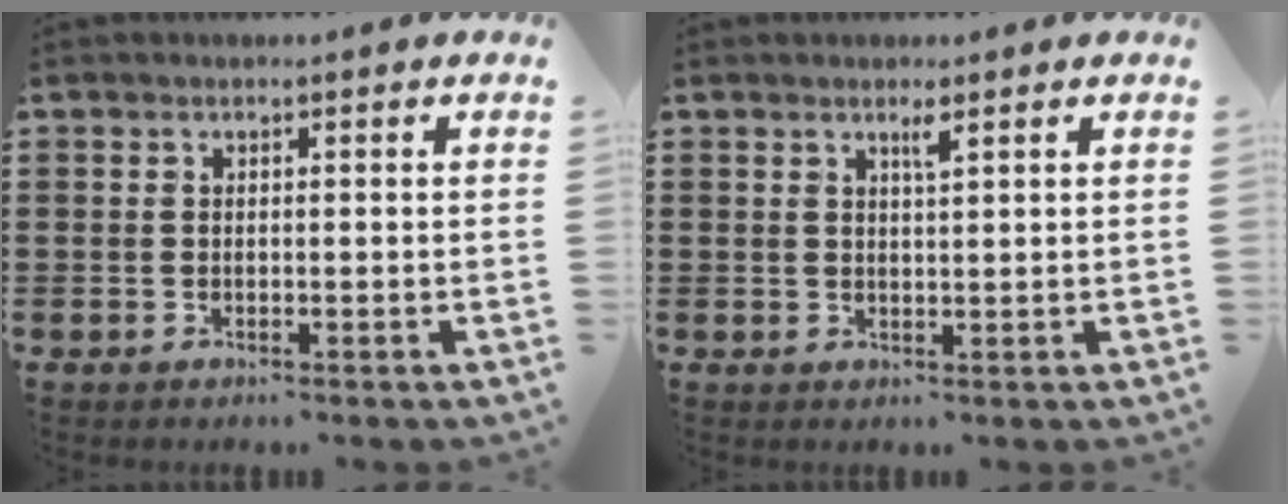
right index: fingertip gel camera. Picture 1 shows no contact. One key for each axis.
{"total": 1.7, "fx": 1.2, "fy": 0.1, "fz": 1.2, "tx": -0.017, "ty": -0.004, "tz": 0.019}